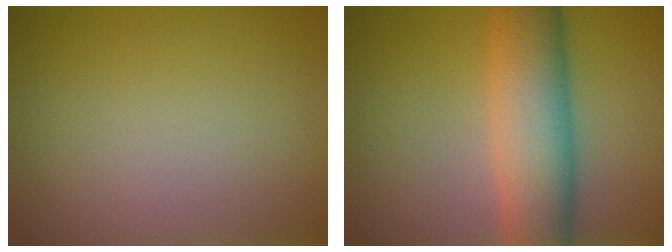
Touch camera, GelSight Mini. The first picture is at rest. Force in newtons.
{"total": 8.7, "press": 8.7, "slide": 0.4}